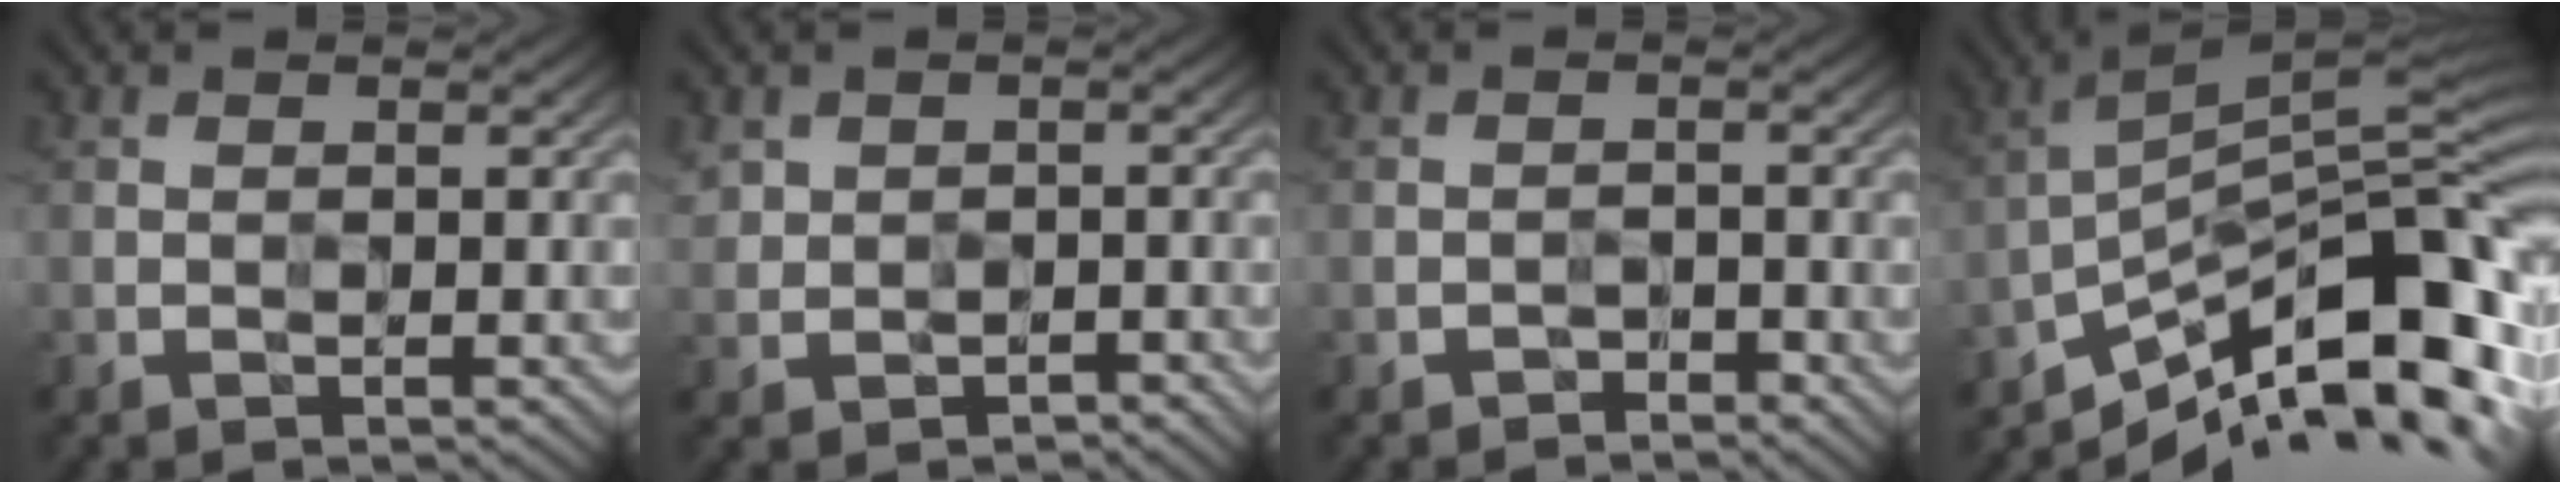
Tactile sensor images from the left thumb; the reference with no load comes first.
{"total": 3.5, "force": [-0.3, 3.2, 1.3], "torque": [-0.031, -0.018, -0.005]}
{"total": 1.2, "force": [-1.1, 0.5, 0.1], "torque": [0.005, 0.002, -0.023]}
{"total": 15.6, "force": [-8.4, 4.8, 12.2], "torque": [-0.191, 0.019, -0.157]}